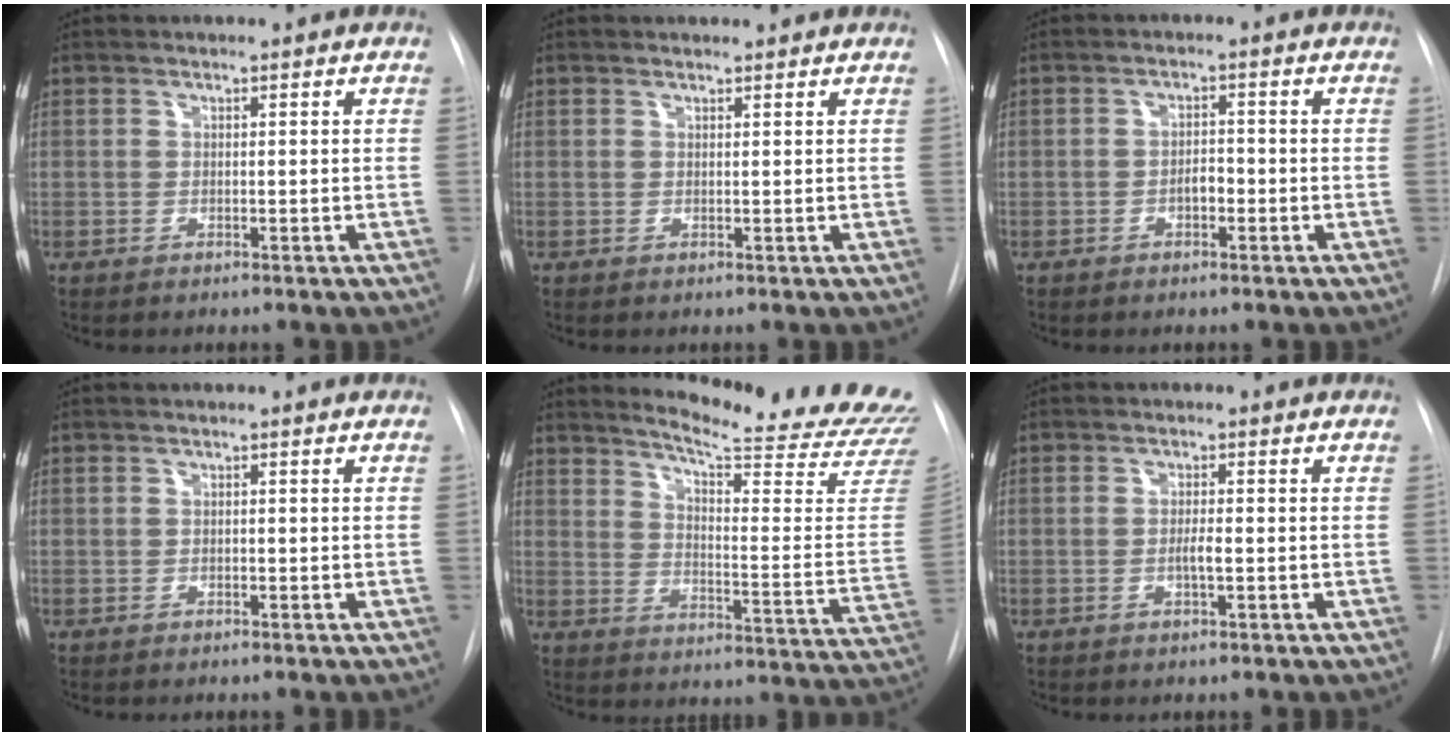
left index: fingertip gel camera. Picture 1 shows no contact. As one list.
[{"total": 0.8, "force": [0.8, 0.2, 0.1], "torque": [-0.008, 0.003, 0.011]}, {"total": 2.3, "force": [-1.5, 0.9, 1.5], "torque": [-0.018, 0.000, -0.025]}, {"total": 0.7, "force": [-0.7, 0.0, 0.0], "torque": [0.000, -0.006, -0.013]}, {"total": 23.1, "force": [21.6, 0.2, 8.2], "torque": [-0.114, -0.142, 0.256]}, {"total": 2.1, "force": [-1.1, 0.1, 1.8], "torque": [-0.033, -0.005, -0.018]}]